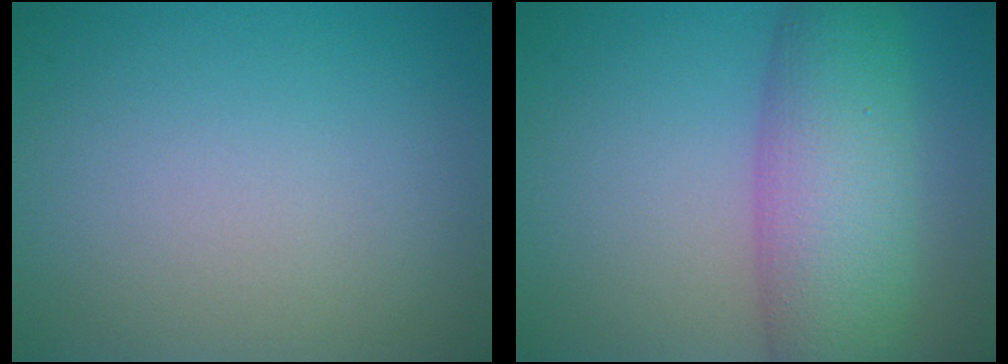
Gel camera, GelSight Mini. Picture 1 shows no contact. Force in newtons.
{"total": 8.5, "press": 8.5, "slide": 0.2}